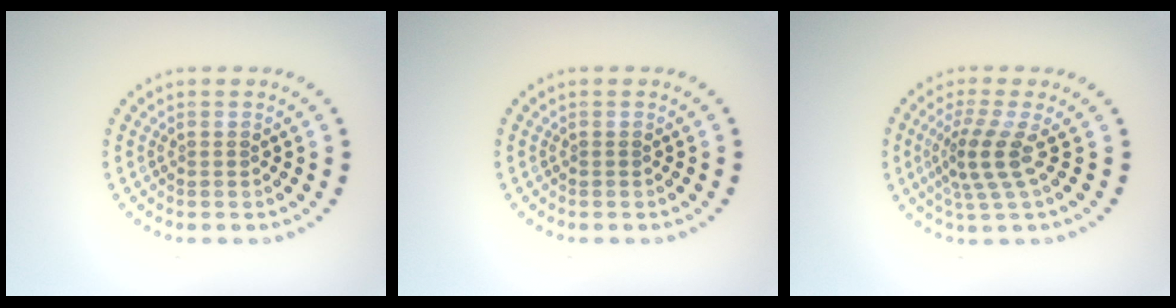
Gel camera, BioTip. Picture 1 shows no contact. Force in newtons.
{"total": 0.0}
{"total": 3.4, "press": 2.4, "slide": 2.4}